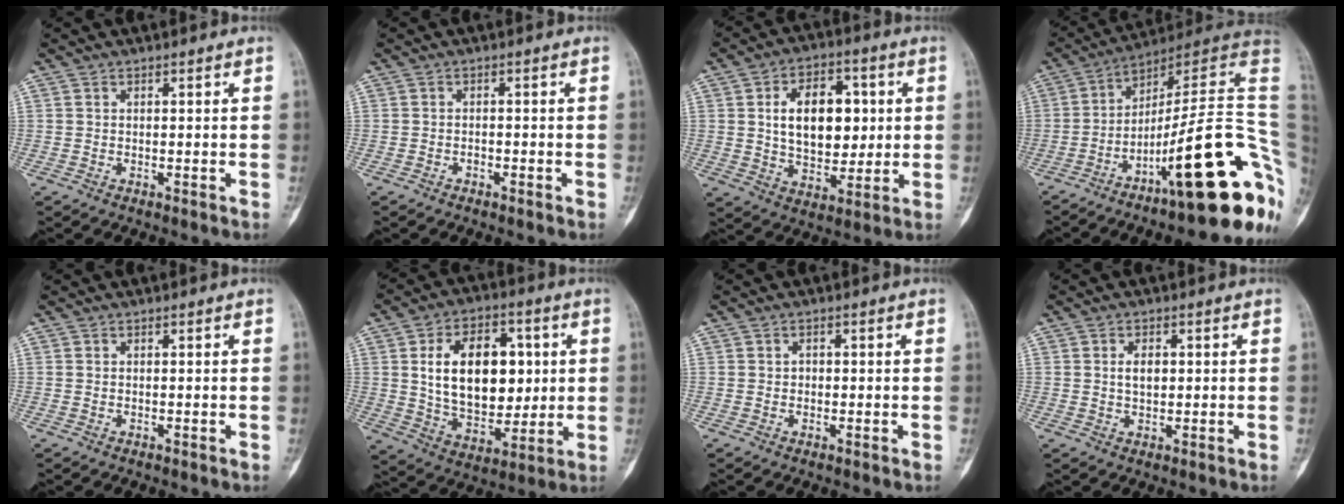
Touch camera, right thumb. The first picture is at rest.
{"total": 0.8, "force": [-0.6, 0.4, 0.3], "torque": [-0.008, 0.004, -0.012]}
{"total": 14.7, "force": [2.4, 9.4, 11.1], "torque": [-0.137, -0.001, 0.041]}
{"total": 27.2, "force": [-8.1, 5.3, 25.4], "torque": [-0.284, 0.061, -0.117]}
{"total": 0.0}
{"total": 18.7, "force": [3.1, 12.0, 14.0], "torque": [-0.185, -0.006, 0.059]}
{"total": 1.1, "force": [0.0, 1.0, 0.6], "torque": [-0.004, 0.003, -0.001]}
{"total": 3.1, "force": [0.5, 1.9, 2.4], "torque": [-0.036, -0.001, 0.010]}